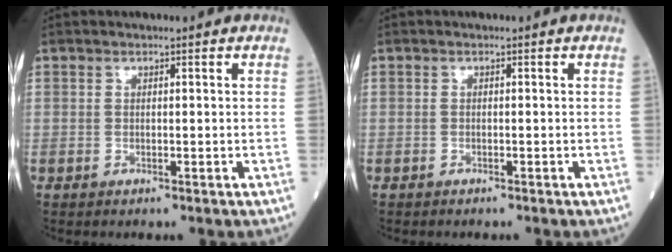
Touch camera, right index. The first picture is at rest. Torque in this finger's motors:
{"motor_torque": [-0.50, -0.09, 0.01, -0.01]}